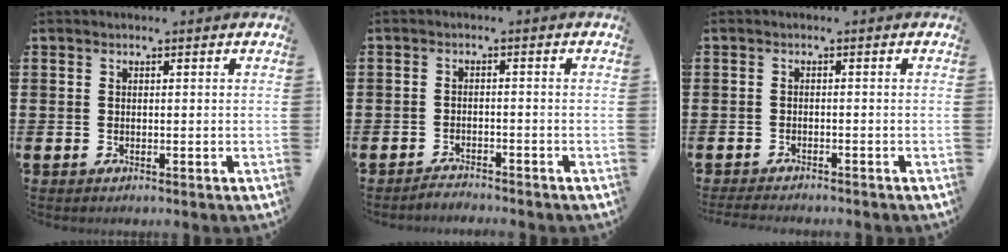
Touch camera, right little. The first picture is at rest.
{"total": 1.6, "force": [-1.6, 0.0, -0.2], "torque": [-0.002, 0.006, -0.033]}
{"total": 1.2, "force": [-1.2, 0.1, 0.2], "torque": [-0.007, 0.002, -0.024]}